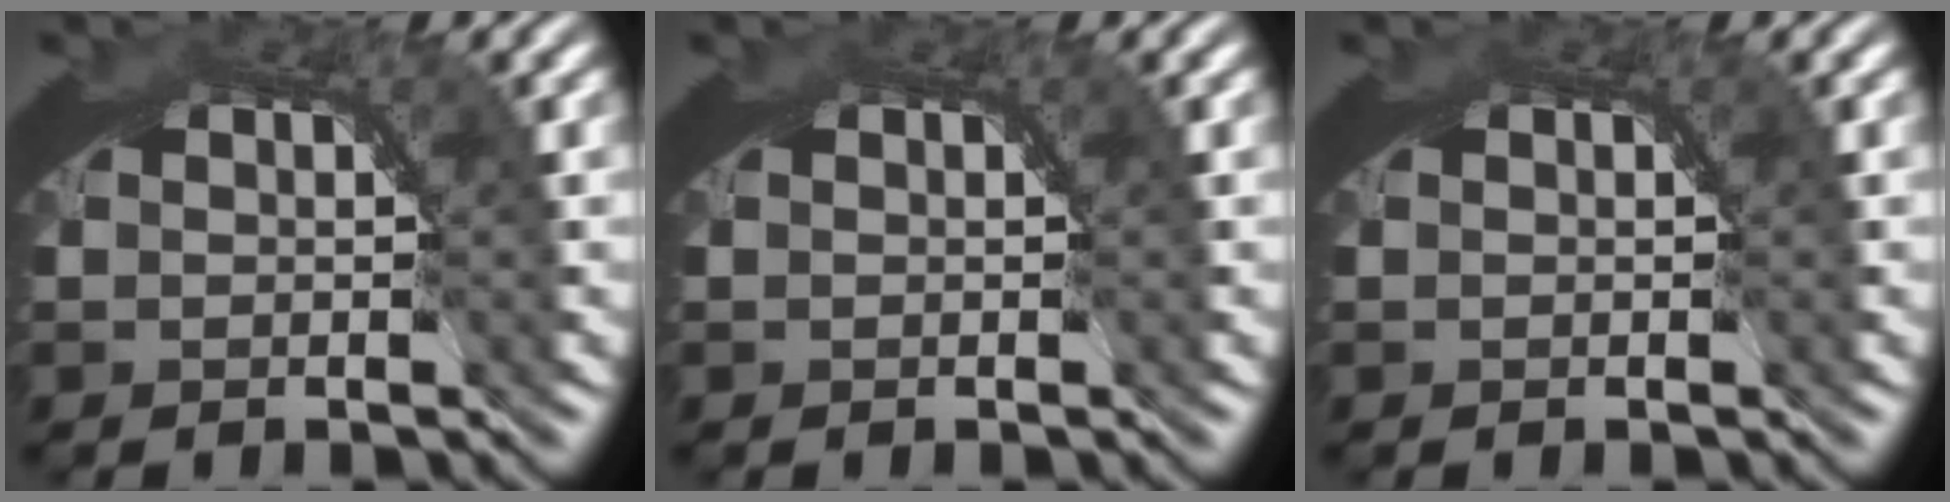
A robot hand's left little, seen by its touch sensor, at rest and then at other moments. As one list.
[{"total": 0.0}, {"total": 0.0}]